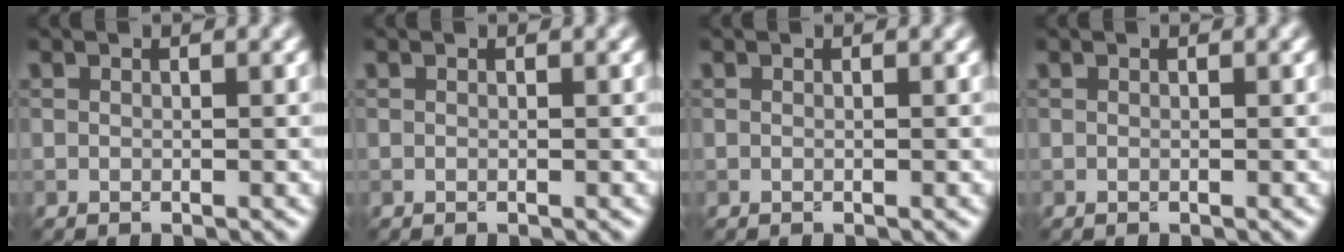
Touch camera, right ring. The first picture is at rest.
{"total": 0.0}
{"total": 0.0}
{"total": 0.0}